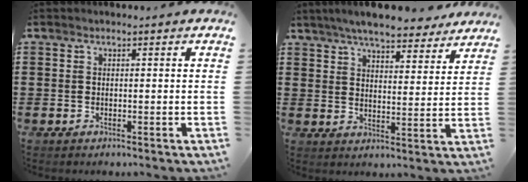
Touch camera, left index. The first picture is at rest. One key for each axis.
{"total": 6.6, "fx": 6.1, "fy": 0.6, "fz": 2.3, "tx": -0.061, "ty": -0.026, "tz": 0.107}